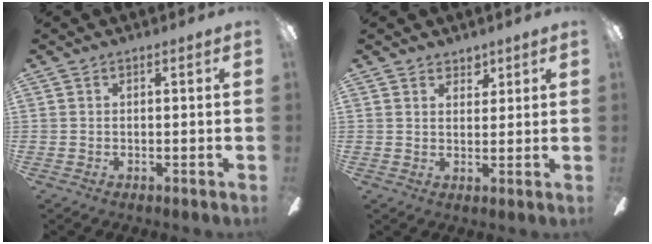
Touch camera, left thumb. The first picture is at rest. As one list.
[{"total": 3.2, "force": [2.6, 1.9, 0.5], "torque": [-0.002, -0.009, 0.045]}]